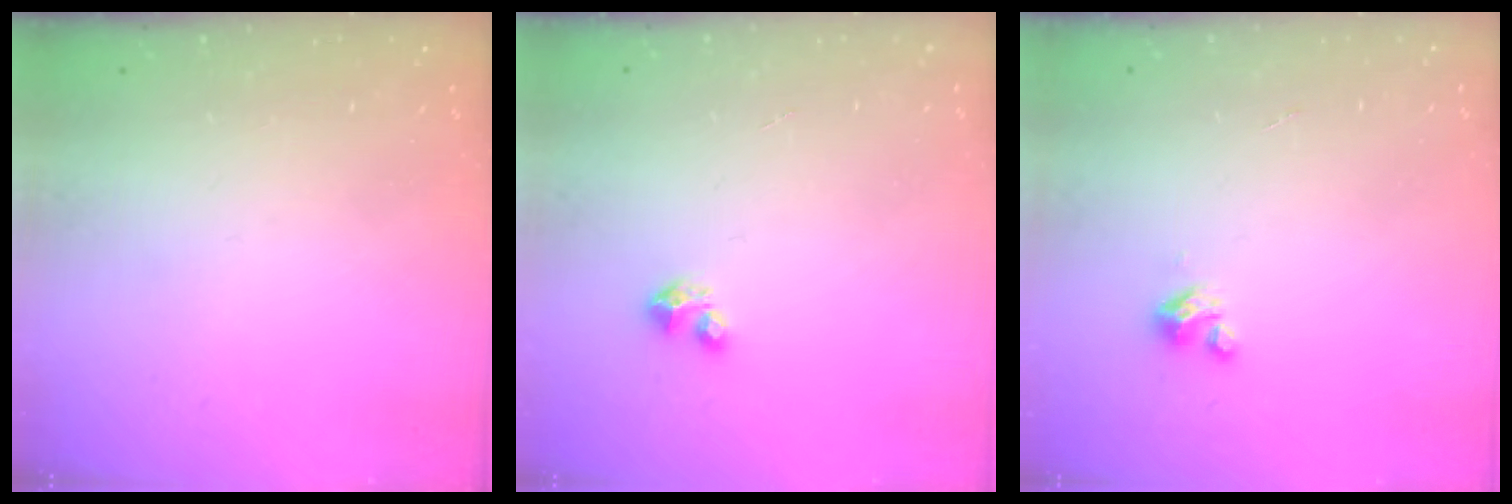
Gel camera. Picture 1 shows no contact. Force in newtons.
{"total": 3.3, "press": 3.3, "slide": 0.2}
{"total": 2.9, "press": 2.9, "slide": 0.2}